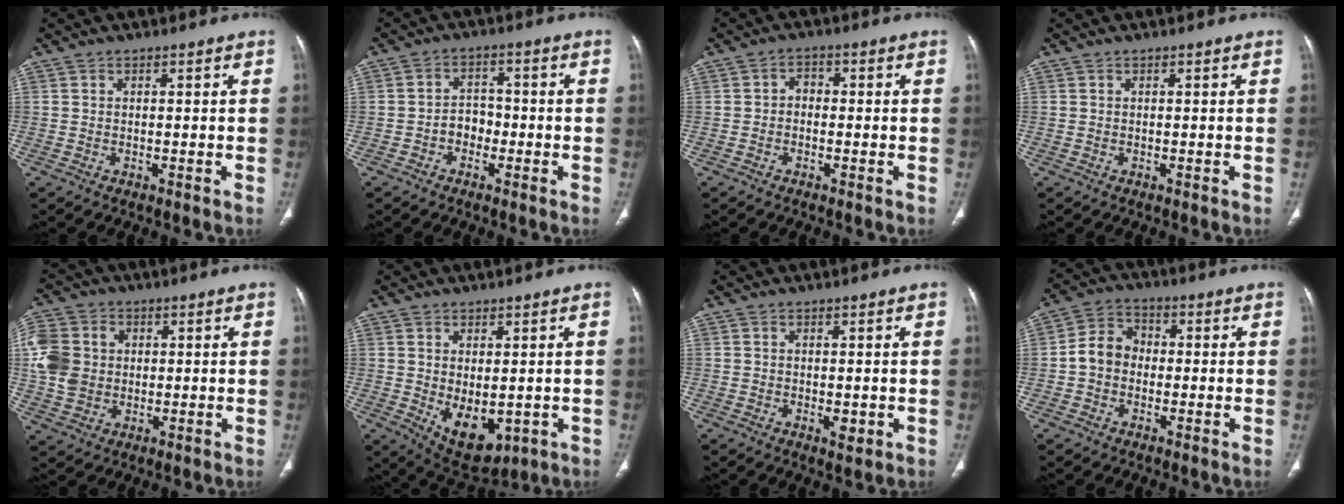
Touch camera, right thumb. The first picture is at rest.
{"total": 3.9, "force": [-1.5, 3.1, 1.8], "torque": [-0.011, 0.020, -0.032]}
{"total": 2.3, "force": [-0.5, 1.8, 1.3], "torque": [-0.007, 0.012, -0.016]}
{"total": 0.0}
{"total": 11.0, "force": [1.1, 9.3, 5.8], "torque": [-0.113, 0.009, 0.021]}
{"total": 9.0, "force": [-1.3, 5.1, 7.3], "torque": [-0.100, -0.011, 0.005]}
{"total": 2.1, "force": [-0.4, 1.1, 1.7], "torque": [-0.021, -0.004, -0.003]}
{"total": 6.7, "force": [-0.8, 5.6, 3.6], "torque": [-0.049, 0.024, -0.028]}